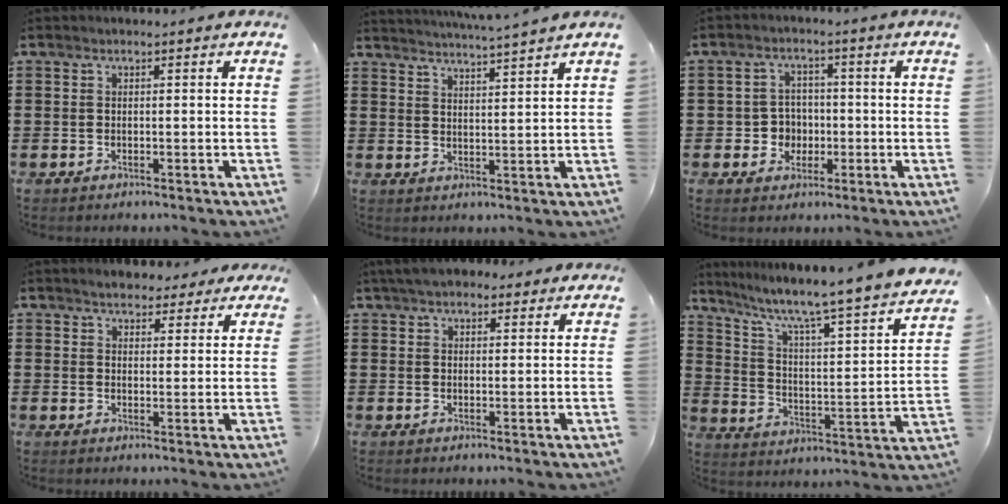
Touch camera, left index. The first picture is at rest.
{"total": 3.4, "force": [3.3, -0.9, 0.3], "torque": [-0.019, -0.022, 0.057]}
{"total": 4.0, "force": [-0.7, 3.7, 1.2], "torque": [-0.037, 0.006, -0.017]}
{"total": 3.6, "force": [3.3, 1.3, 0.5], "torque": [-0.013, -0.004, 0.062]}
{"total": 4.7, "force": [3.9, 1.8, 1.8], "torque": [-0.048, 0.001, 0.074]}
{"total": 5.7, "force": [4.4, -0.2, 3.6], "torque": [-0.091, -0.050, 0.060]}